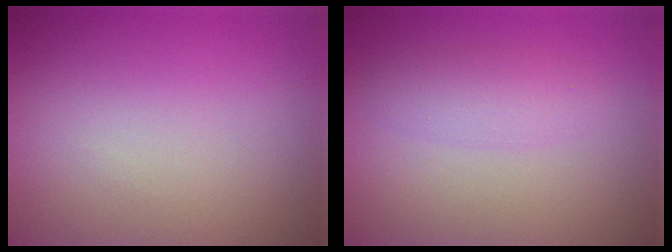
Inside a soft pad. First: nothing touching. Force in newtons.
{"total": 1.0, "press": 1.0, "slide": 0.0}